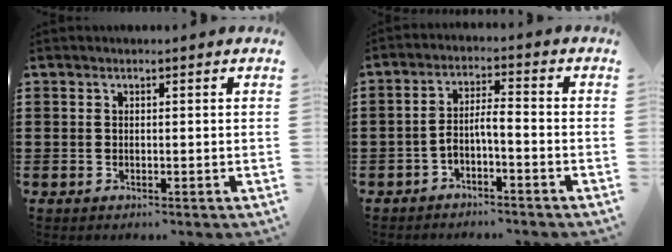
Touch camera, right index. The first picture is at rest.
{"total": 3.8, "force": [-2.5, 0.8, 2.8], "torque": [-0.069, 0.002, -0.055]}